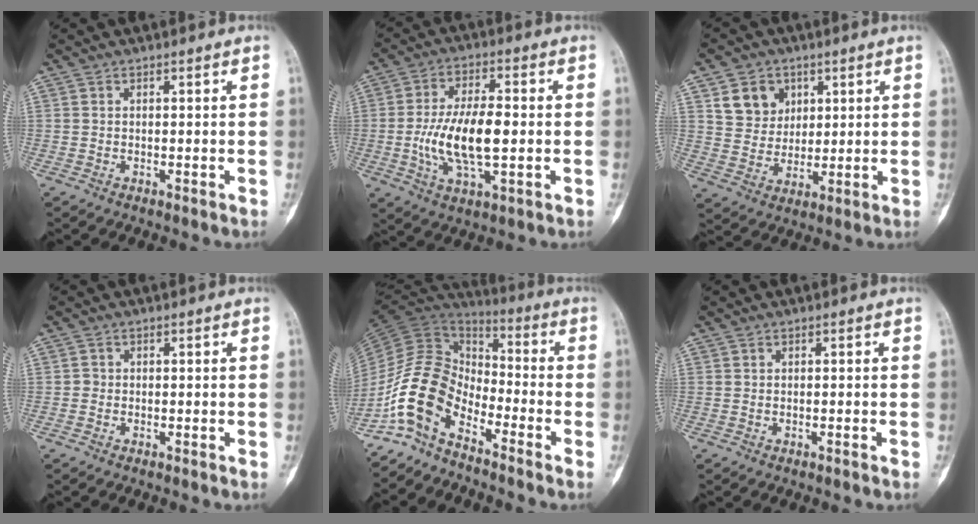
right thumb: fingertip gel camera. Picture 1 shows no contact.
{"total": 12.9, "force": [-1.2, 5.3, 11.7], "torque": [-0.225, 0.004, -0.021]}
{"total": 8.6, "force": [3.8, 7.1, 3.1], "torque": [-0.020, -0.018, 0.072]}
{"total": 0.8, "force": [-0.2, 0.7, 0.2], "torque": [0.001, 0.003, -0.006]}
{"total": 12.9, "force": [-7.9, 6.9, 7.5], "torque": [-0.141, 0.082, -0.170]}
{"total": 0.0}